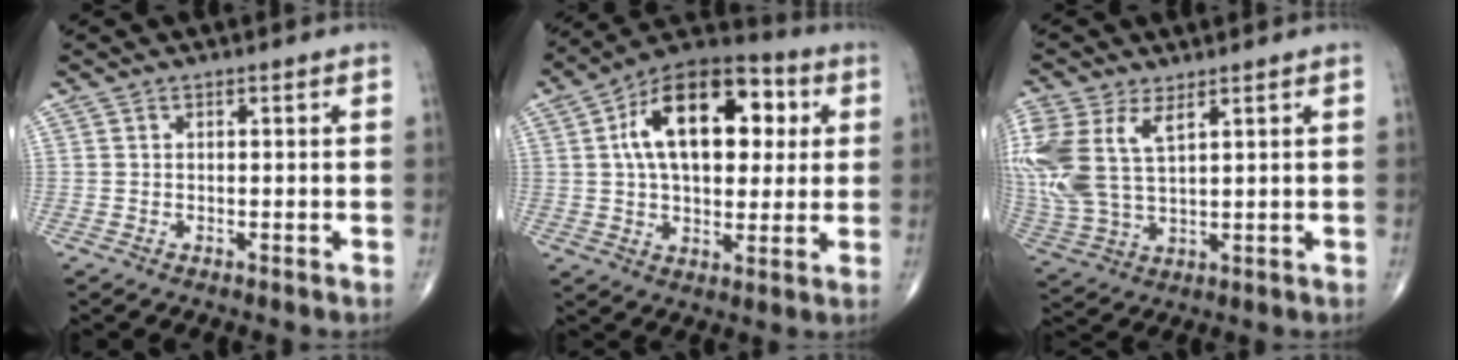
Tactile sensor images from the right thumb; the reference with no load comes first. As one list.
[{"total": 20.6, "force": [4.8, 11.8, 16.2], "torque": [-0.222, 0.016, 0.068]}, {"total": 15.1, "force": [5.2, 8.0, 11.8], "torque": [-0.291, -0.005, 0.112]}]